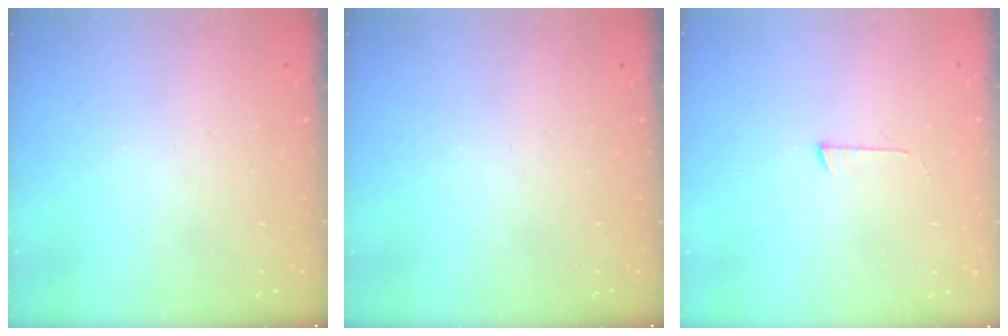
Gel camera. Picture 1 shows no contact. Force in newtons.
{"total": 0.0}
{"total": 4.2, "press": 4.2, "slide": 0.4}